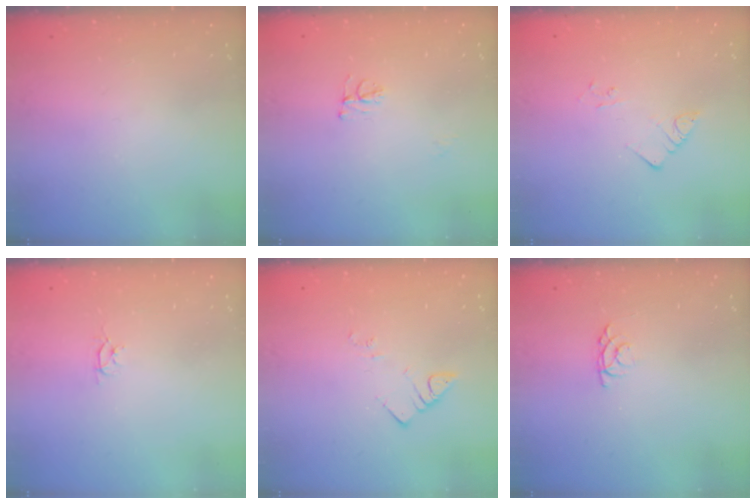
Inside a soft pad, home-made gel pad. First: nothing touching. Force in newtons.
{"total": 4.7, "press": 4.6, "slide": 0.4}
{"total": 2.2, "press": 2.2, "slide": 0.2}
{"total": 2.6, "press": 2.6, "slide": 0.3}
{"total": 3.7, "press": 3.7, "slide": 0.4}
{"total": 3.4, "press": 3.3, "slide": 0.5}